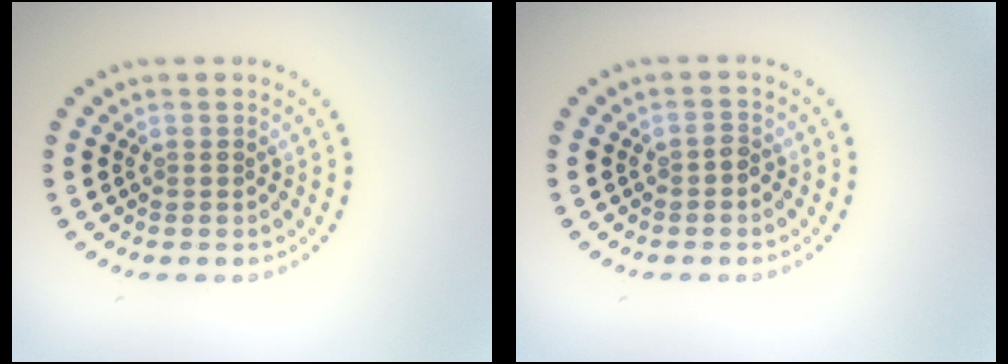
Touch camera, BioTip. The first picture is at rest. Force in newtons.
{"total": 0.8, "press": 0.7, "slide": 0.4}